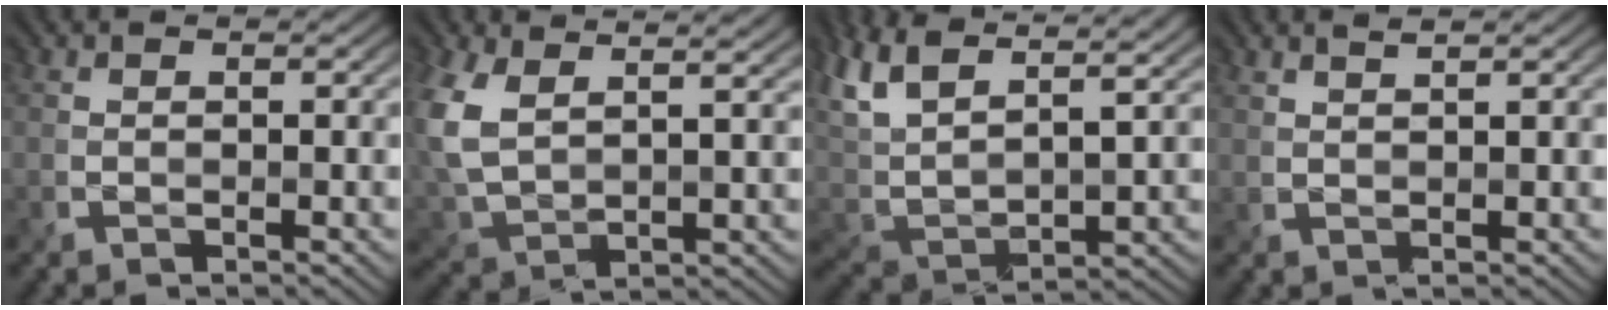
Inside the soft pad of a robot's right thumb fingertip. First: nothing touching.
{"total": 10.3, "force": [4.9, 4.9, 7.7], "torque": [-0.209, 0.000, 0.095]}
{"total": 12.7, "force": [8.3, 4.6, 8.4], "torque": [-0.221, 0.027, 0.156]}
{"total": 1.3, "force": [1.3, -0.1, 0.5], "torque": [-0.011, 0.001, 0.028]}